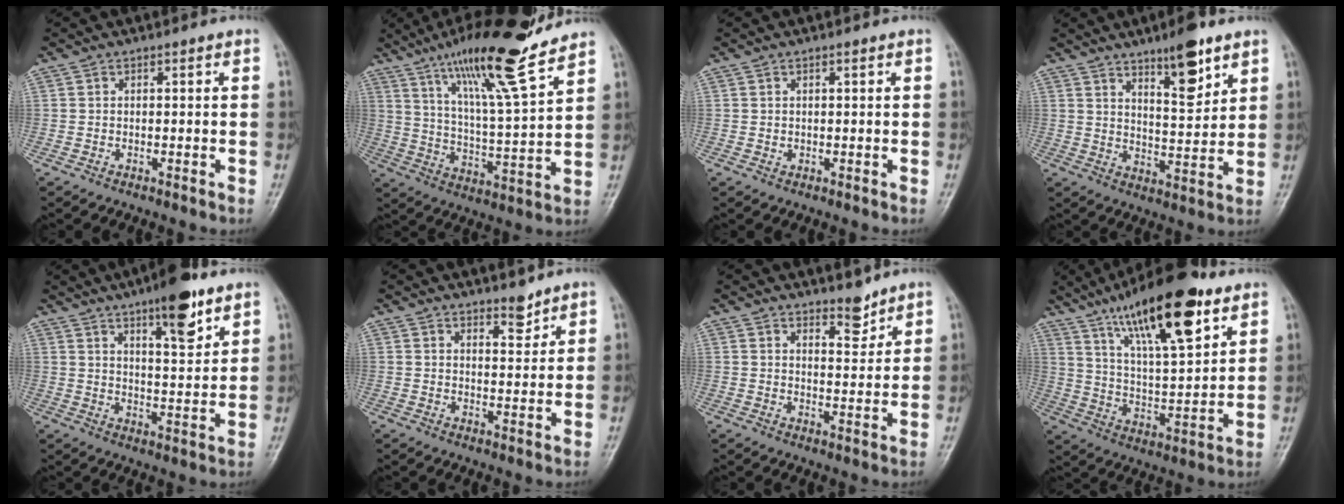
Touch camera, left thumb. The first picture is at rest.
{"total": 18.2, "force": [13.1, 1.9, 12.5], "torque": [-0.196, -0.067, 0.224]}
{"total": 0.7, "force": [0.3, 0.4, 0.5], "torque": [-0.004, -0.002, 0.008]}
{"total": 10.1, "force": [6.5, 3.0, 7.1], "torque": [-0.092, -0.046, 0.104]}
{"total": 11.0, "force": [6.9, 3.1, 7.9], "torque": [-0.100, -0.040, 0.105]}
{"total": 3.4, "force": [2.8, 1.2, 1.4], "torque": [-0.010, -0.024, 0.045]}
{"total": 4.1, "force": [3.5, 1.5, 1.6], "torque": [-0.008, -0.031, 0.056]}
{"total": 20.8, "force": [12.1, 6.1, 15.8], "torque": [-0.239, -0.043, 0.210]}